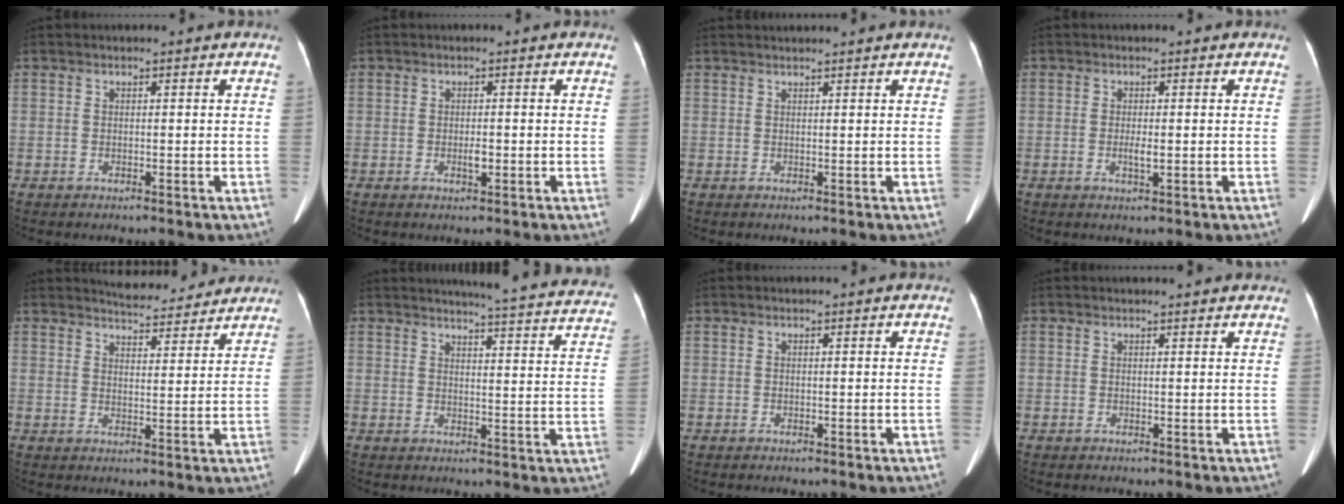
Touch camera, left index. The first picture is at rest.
{"total": 1.5, "force": [-0.5, 0.5, 1.3], "torque": [-0.026, -0.002, -0.008]}
{"total": 3.4, "force": [3.2, -0.3, 0.9], "torque": [-0.010, 0.024, 0.043]}
{"total": 1.7, "force": [-0.3, 0.4, 1.6], "torque": [-0.034, -0.003, -0.006]}
{"total": 8.2, "force": [8.0, 1.6, 1.4], "torque": [-0.021, 0.004, 0.103]}
{"total": 20.6, "force": [19.6, 1.3, 6.2], "torque": [-0.072, -0.076, 0.208]}
{"total": 0.0}
{"total": 2.4, "force": [2.3, 0.1, 0.6], "torque": [-0.010, 0.008, 0.023]}